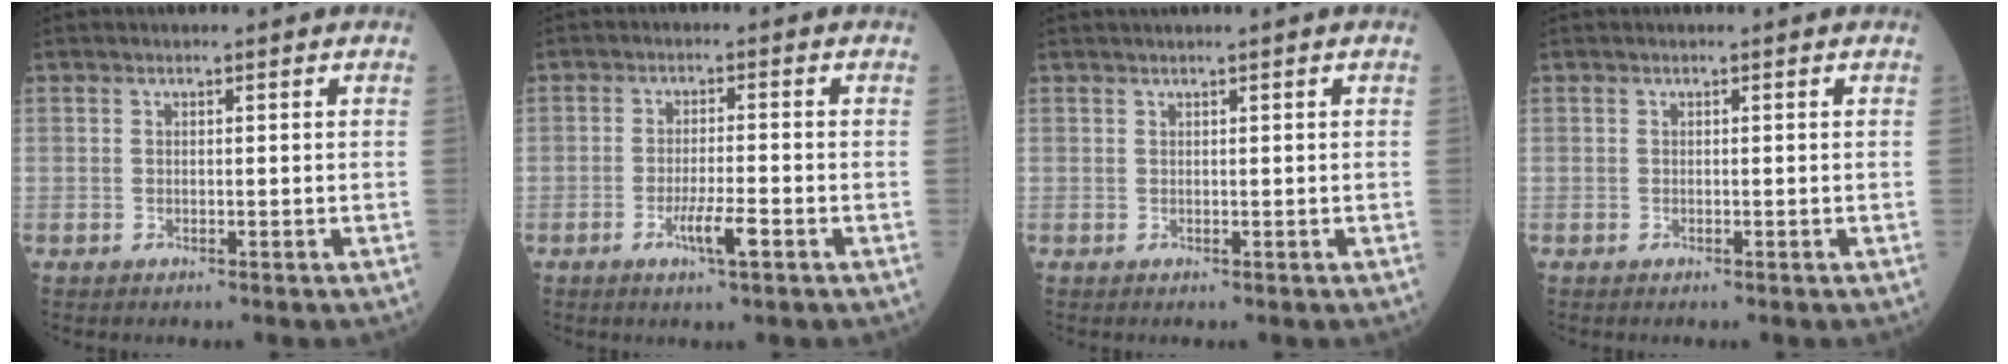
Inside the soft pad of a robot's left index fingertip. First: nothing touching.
{"total": 4.2, "force": [-2.0, 0.2, 3.7], "torque": [-0.072, -0.006, -0.035]}
{"total": 0.9, "force": [0.7, -0.3, 0.6], "torque": [-0.015, 0.006, 0.021]}
{"total": 0.0}